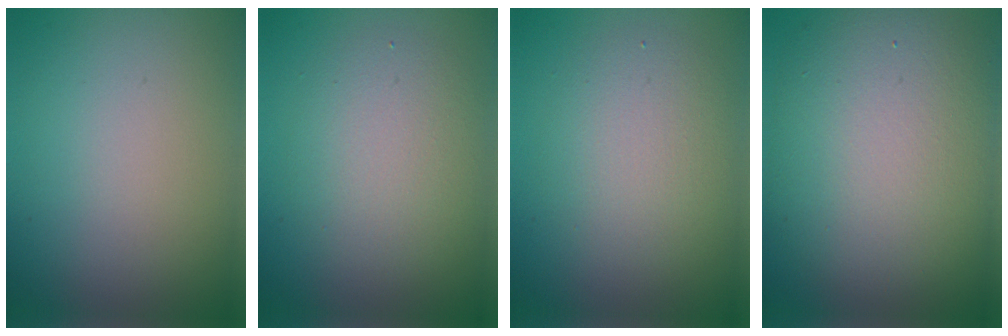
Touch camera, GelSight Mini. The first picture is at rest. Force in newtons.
{"total": 4.1, "press": 4.1, "slide": 0.2}
{"total": 3.8, "press": 3.8, "slide": 0.3}
{"total": 11.2, "press": 11.2, "slide": 0.7}